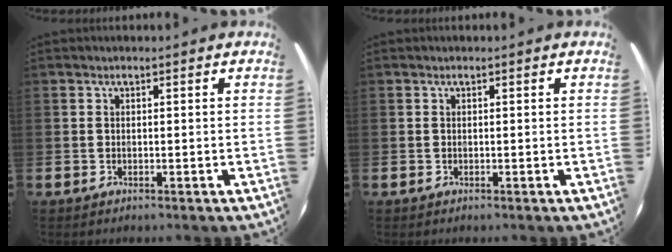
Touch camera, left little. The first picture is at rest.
{"total": 0.0}